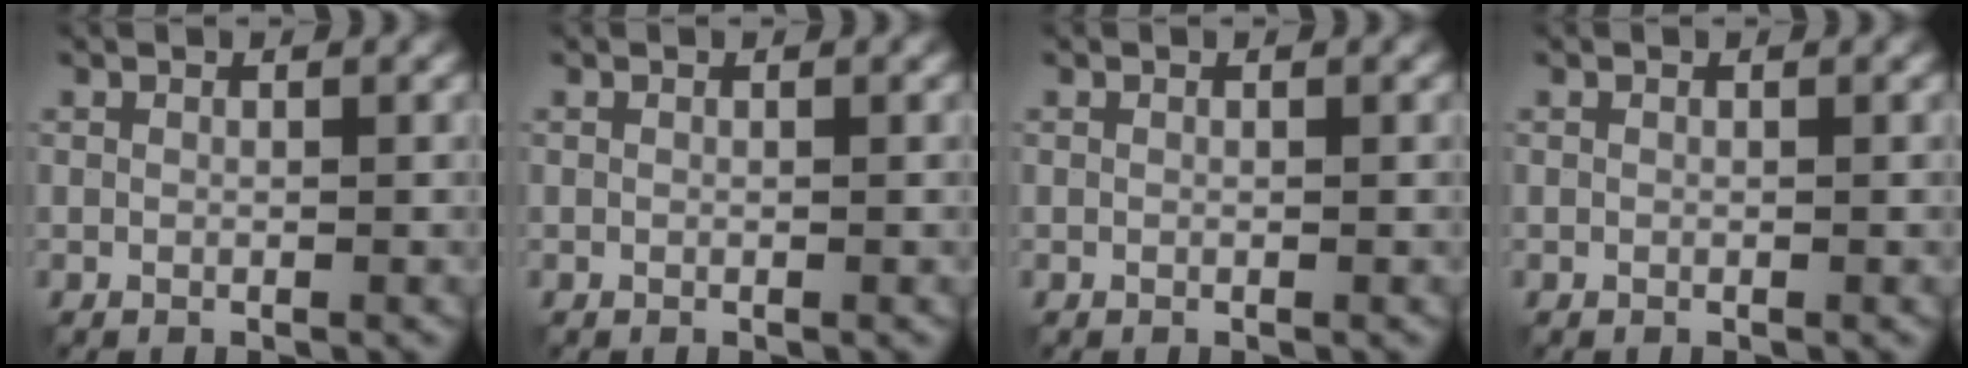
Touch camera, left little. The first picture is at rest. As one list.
[{"total": 0.0}, {"total": 0.0}, {"total": 0.0}]